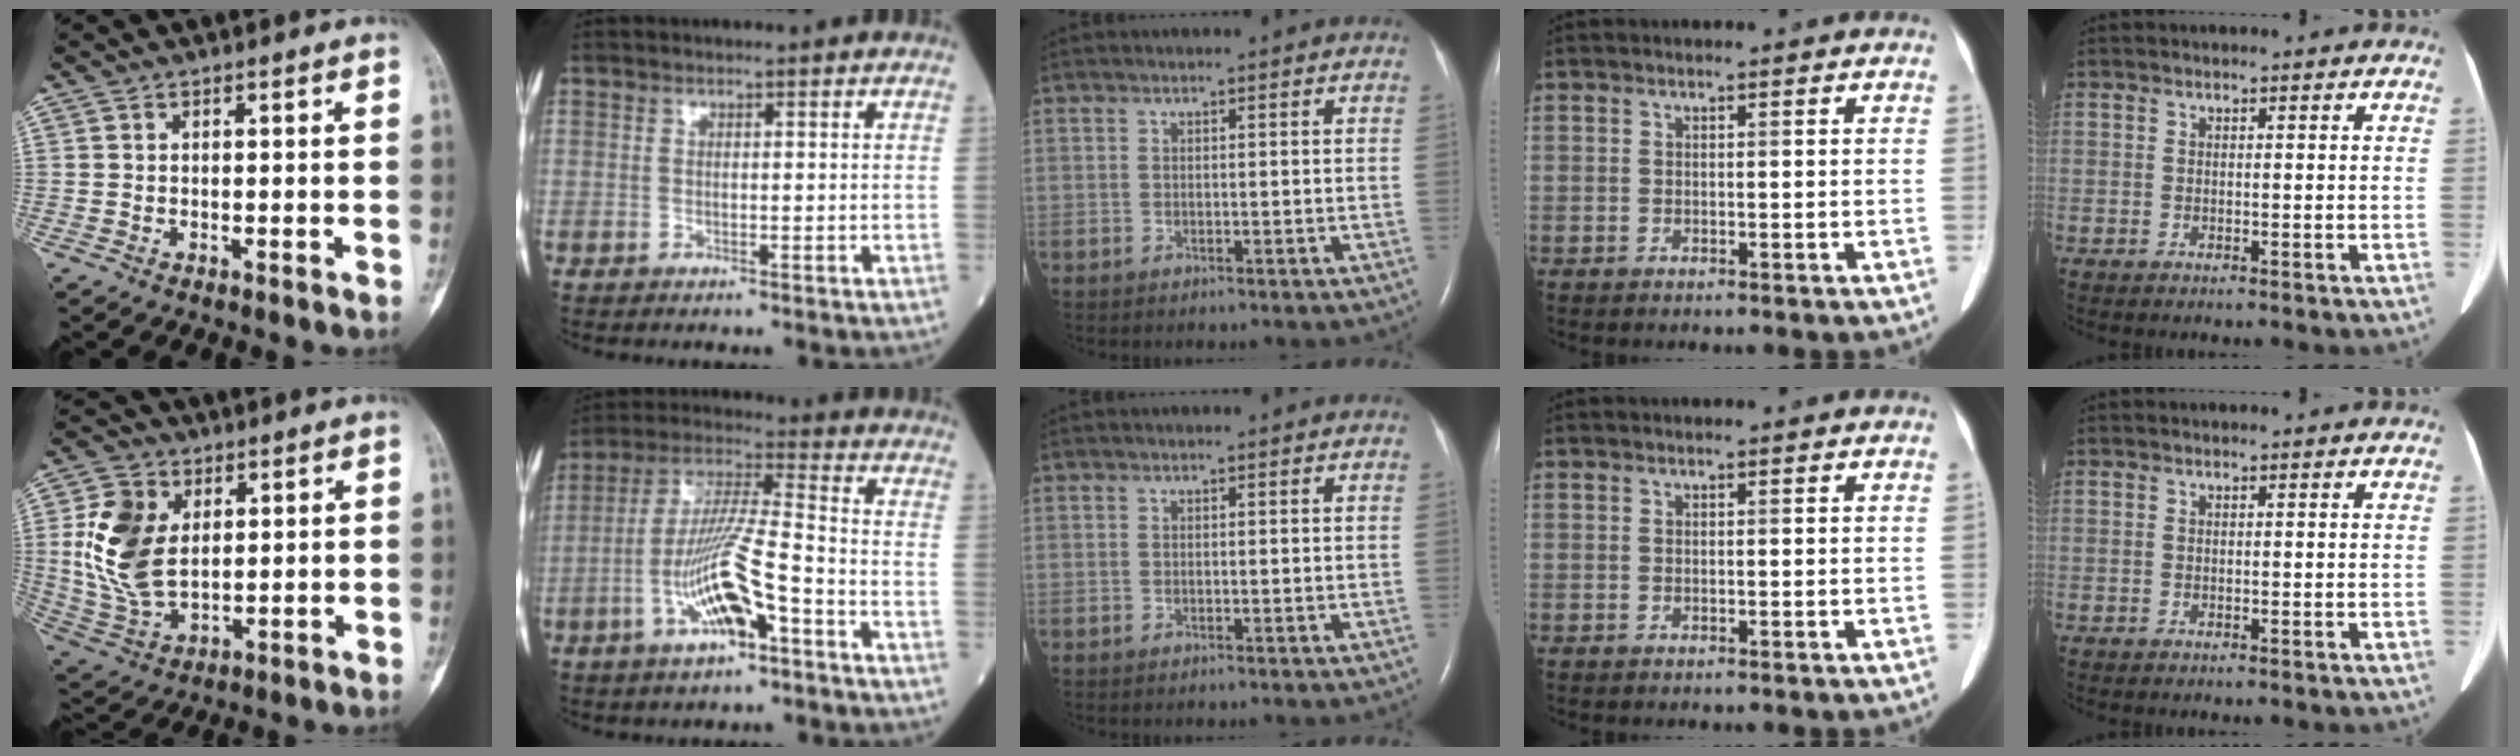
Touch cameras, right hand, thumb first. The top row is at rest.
{"thumb": {"total": 13.5, "force": [2.7, 9.0, 9.7], "torque": [-0.175, -0.012, 0.059]}, "index": {"total": 12.5, "force": [-5.1, 1.7, 11.3], "torque": [-0.225, 0.001, -0.092]}}